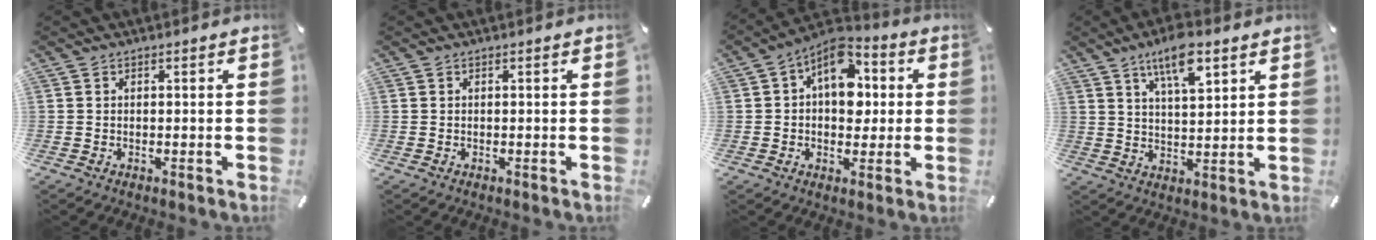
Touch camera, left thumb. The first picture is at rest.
{"total": 0.0}
{"total": 11.4, "force": [3.0, 7.9, 7.6], "torque": [-0.119, -0.019, 0.054]}
{"total": 9.9, "force": [6.4, 3.5, 6.6], "torque": [-0.112, -0.021, 0.109]}